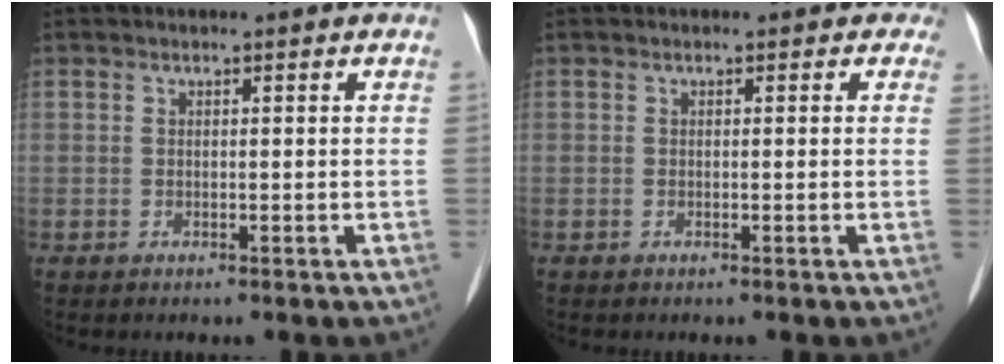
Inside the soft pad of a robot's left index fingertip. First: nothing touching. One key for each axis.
{"total": 0.8, "fx": 0.1, "fy": 0.8, "fz": -0.1, "tx": 0.014, "ty": 0.005, "tz": -0.012}